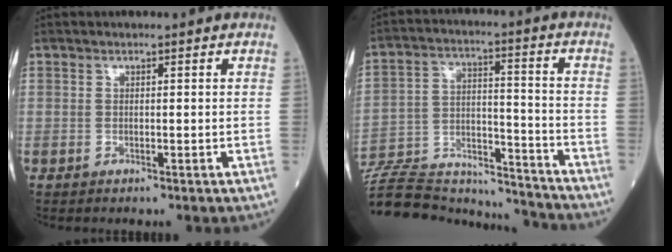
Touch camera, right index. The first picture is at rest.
{"total": 22.7, "force": [-21.3, 4.9, 6.1], "torque": [-0.157, 0.009, -0.332]}